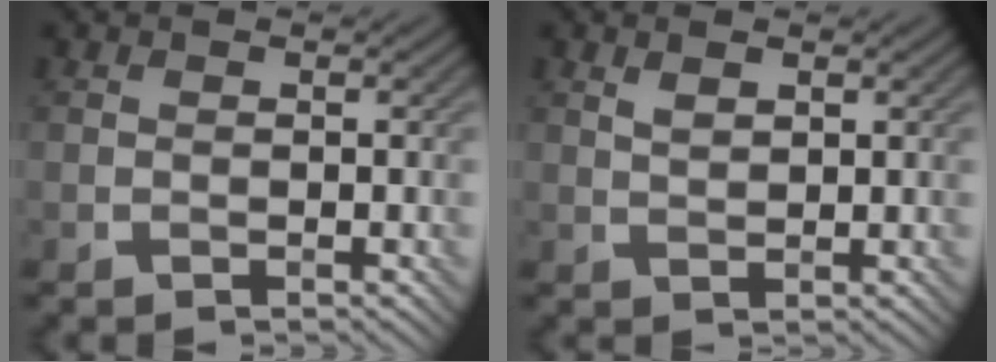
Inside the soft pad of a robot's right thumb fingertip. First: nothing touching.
{"total": 1.7, "force": [1.0, 0.7, 1.2], "torque": [-0.025, -0.001, 0.023]}